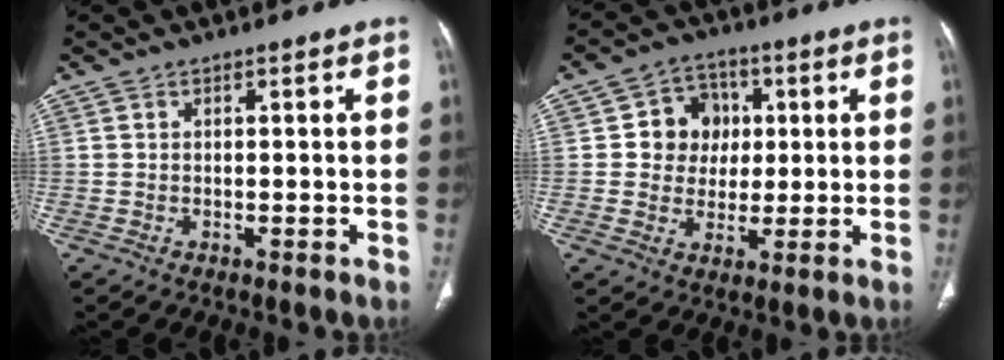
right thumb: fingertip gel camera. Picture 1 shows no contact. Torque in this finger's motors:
{"motor_torque": [0.06, 0.76, 0.37, -0.04, 0.00]}